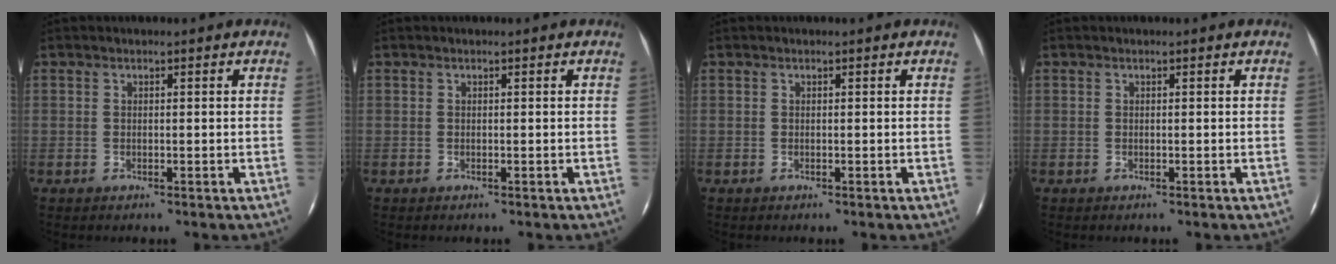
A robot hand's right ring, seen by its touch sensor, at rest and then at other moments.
{"total": 0.0}
{"total": 0.0}
{"total": 0.0}